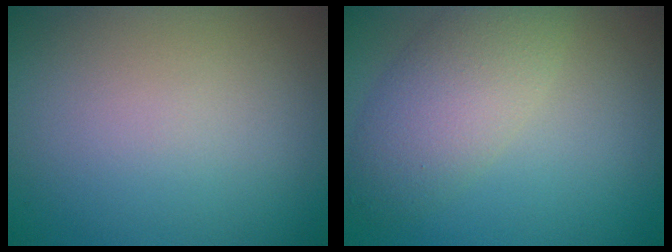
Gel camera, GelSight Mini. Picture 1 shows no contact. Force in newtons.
{"total": 4.9, "press": 4.9, "slide": 0.2}